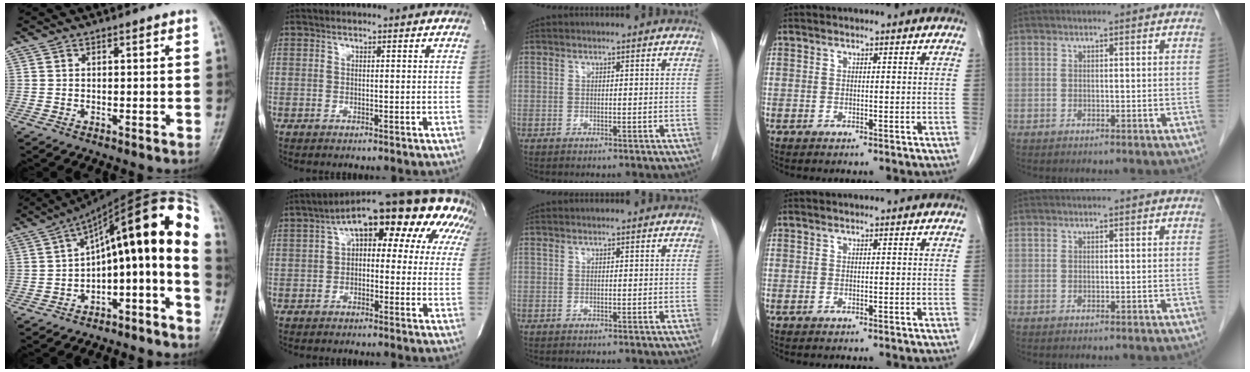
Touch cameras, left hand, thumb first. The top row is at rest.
{"thumb": {"total": 19.6, "force": [-5.6, 7.2, 17.4], "torque": [-0.212, 0.143, -0.076]}, "index": {"total": 18.3, "force": [9.2, 7.7, 13.8], "torque": [-0.193, 0.071, 0.113]}}